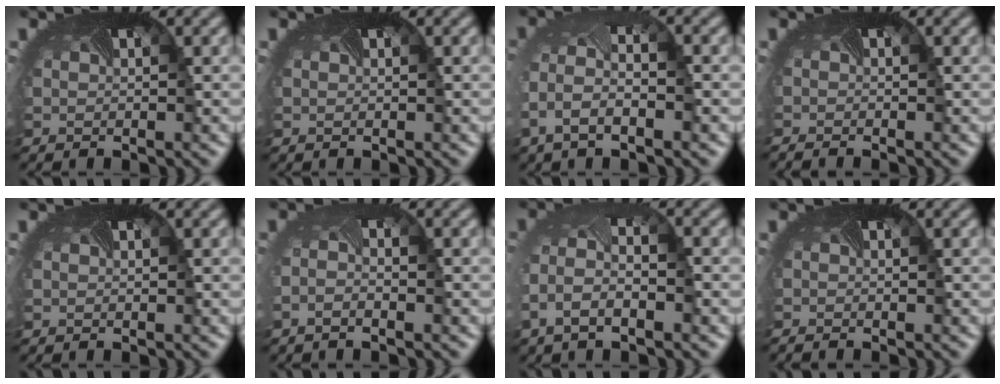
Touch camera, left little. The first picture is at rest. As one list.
[{"total": 0.0}, {"total": 4.6, "force": [-1.7, 2.3, 3.7], "torque": [-0.096, -0.006, -0.038]}, {"total": 1.2, "force": [-1.1, 0.0, 0.5], "torque": [-0.008, -0.014, -0.016]}, {"total": 0.0}, {"total": 1.0, "force": [-0.9, -0.1, 0.5], "torque": [-0.024, -0.009, -0.021]}, {"total": 4.1, "force": [-1.7, 2.0, 3.1], "torque": [-0.084, -0.006, -0.039]}, {"total": 0.9, "force": [-0.8, 0.0, 0.3], "torque": [-0.007, -0.013, -0.012]}]